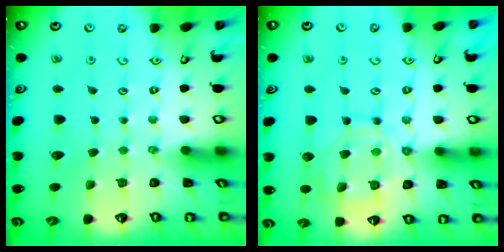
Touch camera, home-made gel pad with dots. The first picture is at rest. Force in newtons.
{"total": 13.4, "press": 13.4, "slide": 1.3}